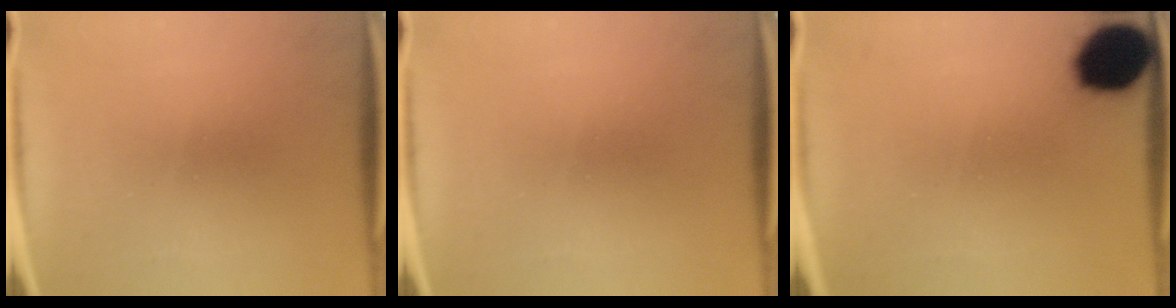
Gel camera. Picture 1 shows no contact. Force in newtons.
{"total": 0.0}
{"total": 13.7}